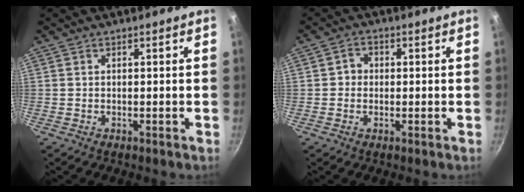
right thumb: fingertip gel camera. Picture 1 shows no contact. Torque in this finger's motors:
{"motor_torque": [-0.07, 0.12, 0.00, 0.38, 0.07]}